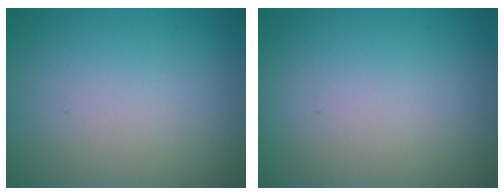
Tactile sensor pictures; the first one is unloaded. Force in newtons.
{"total": 0.0}